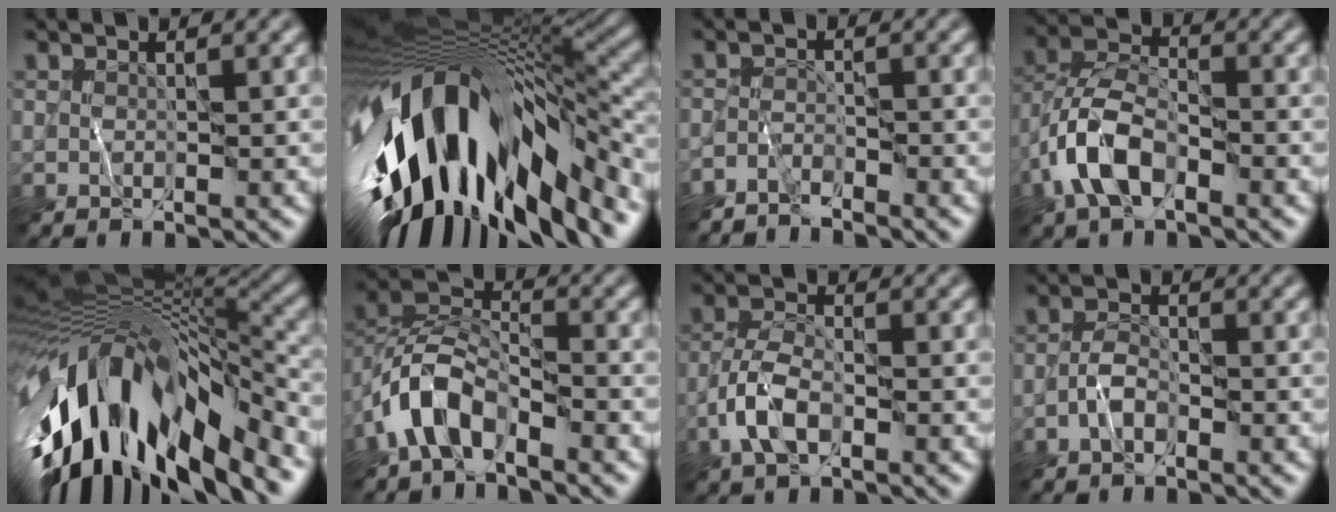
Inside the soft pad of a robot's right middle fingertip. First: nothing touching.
{"total": 18.0, "force": [-4.5, 7.8, 15.5], "torque": [-0.286, -0.033, -0.065]}
{"total": 2.3, "force": [-2.2, 0.3, 0.4], "torque": [-0.009, 0.001, -0.051]}
{"total": 5.8, "force": [-2.7, 3.0, 4.1], "torque": [-0.080, 0.007, -0.062]}
{"total": 16.4, "force": [-5.6, 6.9, 13.8], "torque": [-0.258, -0.025, -0.091]}
{"total": 5.5, "force": [-3.3, 2.7, 3.4], "torque": [-0.062, 0.007, -0.074]}
{"total": 3.8, "force": [-1.5, 1.8, 2.9], "torque": [-0.057, 0.006, -0.039]}
{"total": 1.7, "force": [-0.9, 0.9, 1.2], "torque": [-0.019, 0.010, -0.022]}